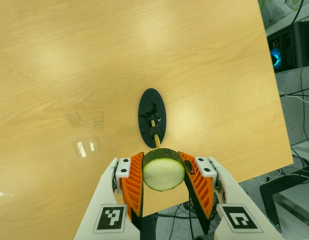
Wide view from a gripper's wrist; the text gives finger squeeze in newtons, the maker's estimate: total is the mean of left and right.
{"total": 12.5, "left": 11.4, "right": 13.7}